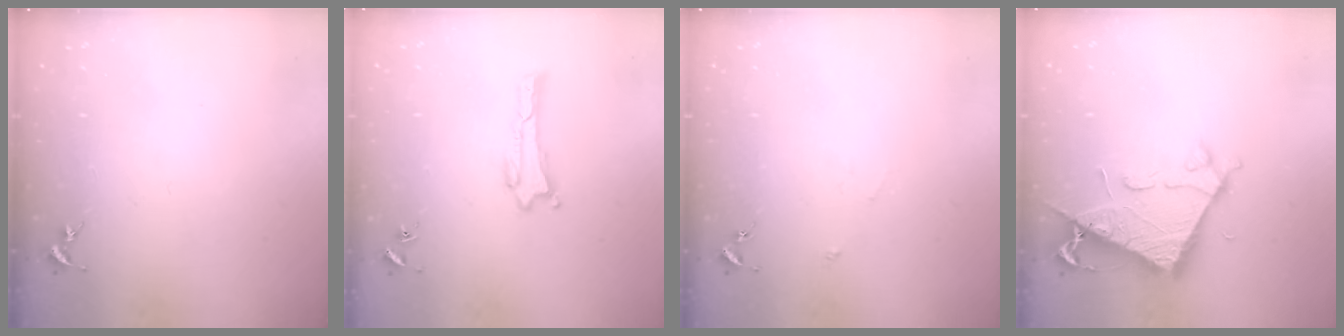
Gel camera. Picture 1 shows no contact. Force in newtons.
{"total": 0.0}
{"total": 2.5, "press": 2.5, "slide": 0.2}
{"total": 6.5, "press": 6.5, "slide": 0.7}